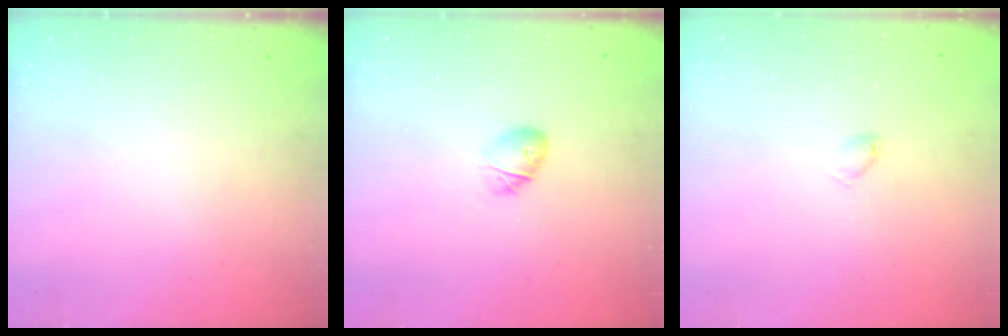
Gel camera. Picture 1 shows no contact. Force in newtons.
{"total": 5.6, "press": 5.4, "slide": 1.6}
{"total": 3.1, "press": 3.1, "slide": 0.5}